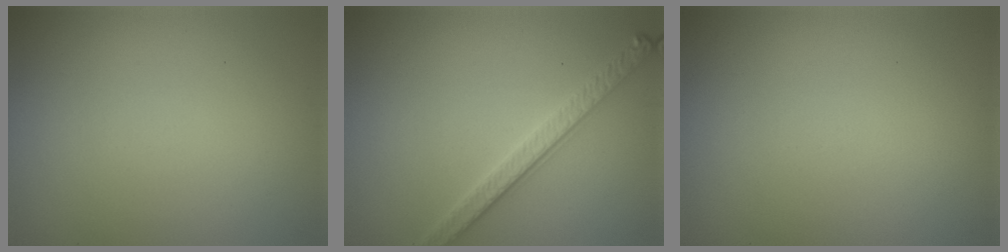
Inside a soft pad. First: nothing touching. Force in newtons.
{"total": 2.8, "press": 2.7, "slide": 0.8}
{"total": 0.0}